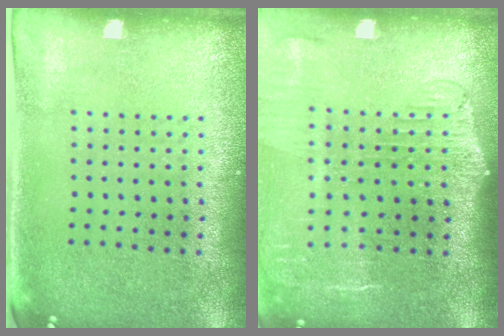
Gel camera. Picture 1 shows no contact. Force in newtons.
{"total": 2.1, "press": 1.7, "slide": 1.2}